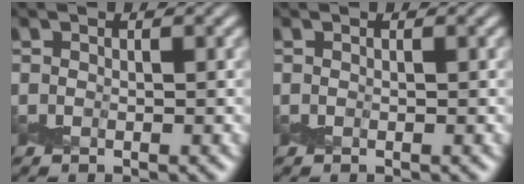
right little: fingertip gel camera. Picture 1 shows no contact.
{"total": 0.0}